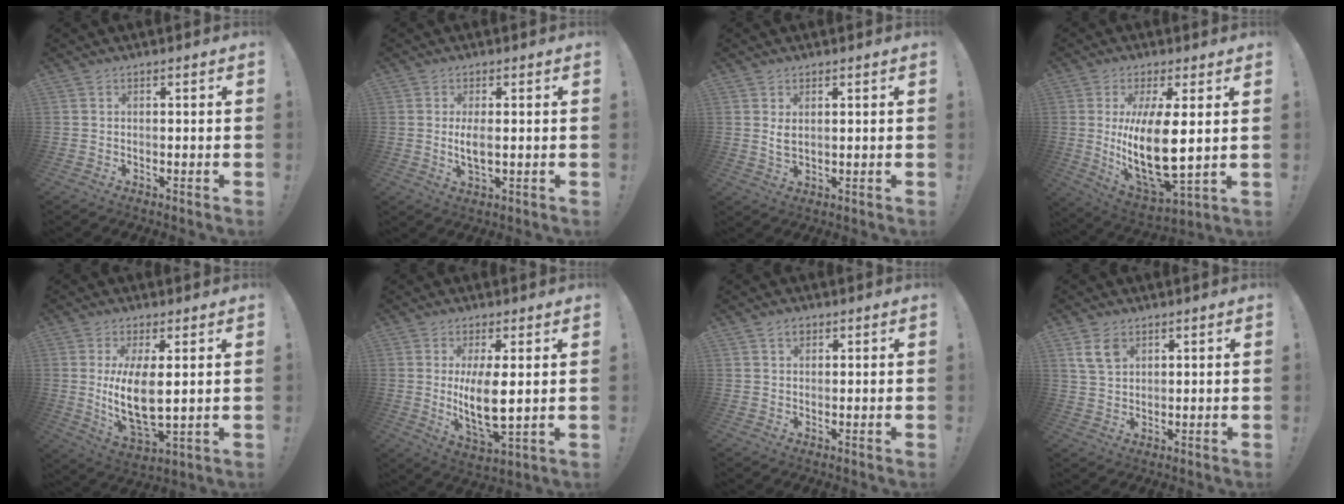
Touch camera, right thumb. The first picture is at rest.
{"total": 4.4, "force": [0.0, 1.6, 4.2], "torque": [-0.078, -0.011, -0.005]}
{"total": 3.2, "force": [1.3, 1.7, 2.5], "torque": [-0.032, -0.008, 0.020]}
{"total": 17.6, "force": [1.8, 6.2, 16.4], "torque": [-0.321, -0.034, 0.031]}
{"total": 11.7, "force": [2.1, 4.6, 10.6], "torque": [-0.213, -0.027, 0.037]}
{"total": 10.8, "force": [1.7, 3.8, 9.9], "torque": [-0.186, -0.026, 0.027]}
{"total": 2.5, "force": [1.4, 1.7, 1.2], "torque": [-0.014, 0.000, 0.024]}
{"total": 6.5, "force": [3.2, 4.2, 3.7], "torque": [-0.057, -0.008, 0.063]}